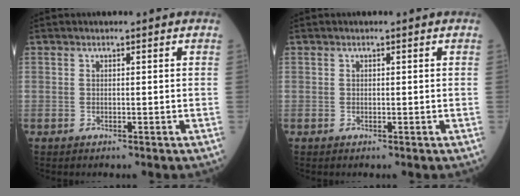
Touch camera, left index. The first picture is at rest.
{"total": 0.0}